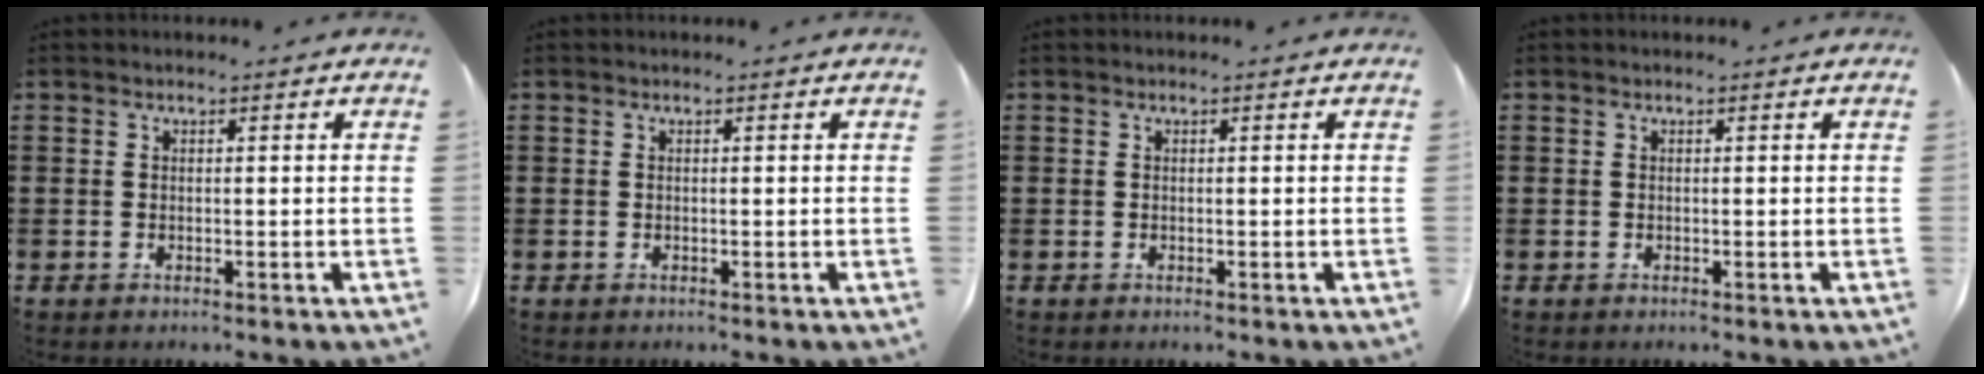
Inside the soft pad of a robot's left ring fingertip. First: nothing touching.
{"total": 0.0}
{"total": 0.0}
{"total": 0.0}